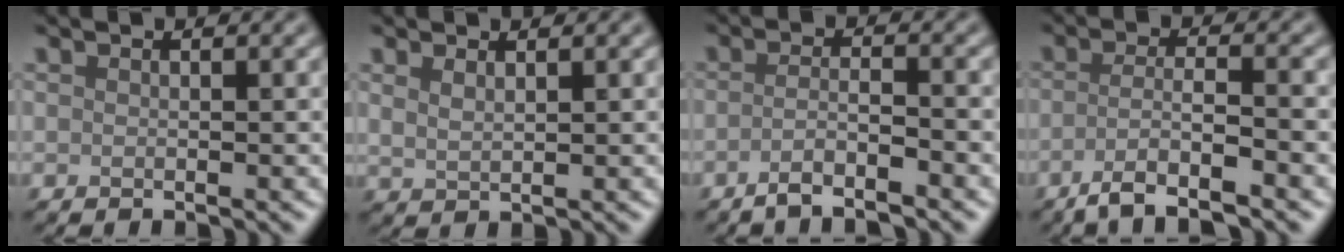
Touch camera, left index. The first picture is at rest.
{"total": 1.3, "force": [1.0, 0.4, 0.8], "torque": [-0.017, -0.003, 0.022]}
{"total": 2.9, "force": [-1.8, 0.6, 2.2], "torque": [-0.035, 0.003, -0.044]}
{"total": 4.7, "force": [-2.6, 0.9, 3.8], "torque": [-0.060, 0.001, -0.059]}